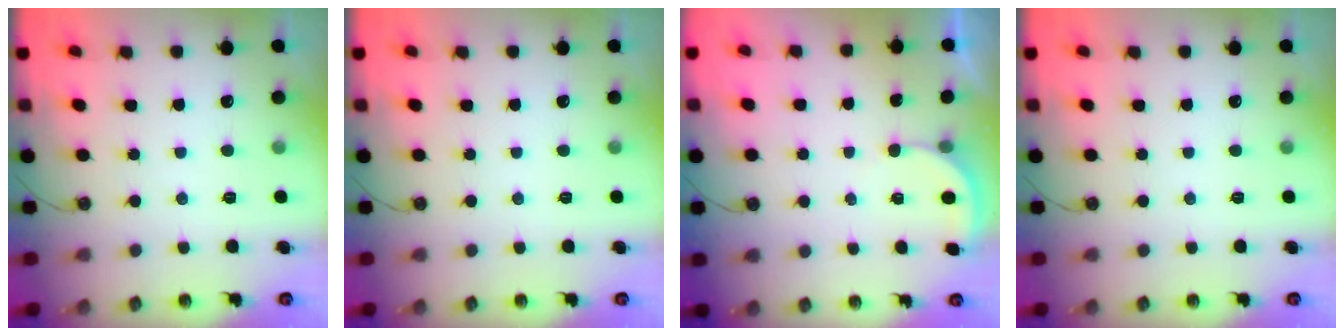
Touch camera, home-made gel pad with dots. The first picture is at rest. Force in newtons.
{"total": 0.0}
{"total": 2.3, "press": 2.3, "slide": 0.2}
{"total": 0.0}